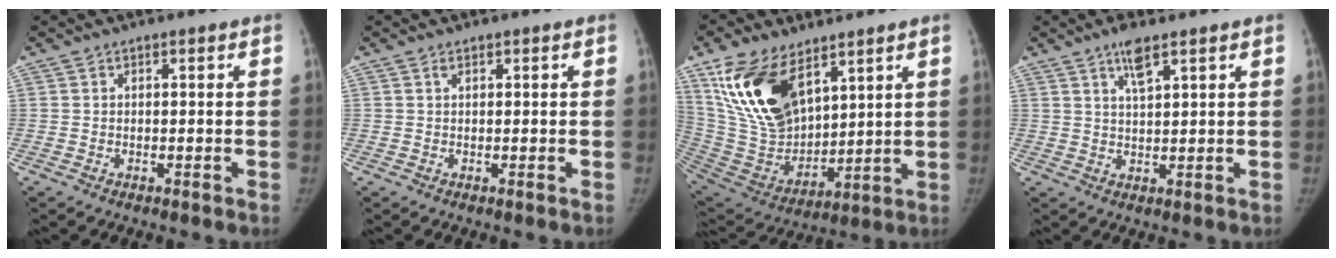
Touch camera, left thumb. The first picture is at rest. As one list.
[{"total": 0.7, "force": [0.5, 0.4, 0.2], "torque": [-0.002, -0.002, 0.007]}, {"total": 19.8, "force": [10.6, 10.9, 12.7], "torque": [-0.211, -0.054, 0.217]}, {"total": 4.5, "force": [2.9, 1.2, 3.2], "torque": [-0.055, -0.014, 0.054]}]